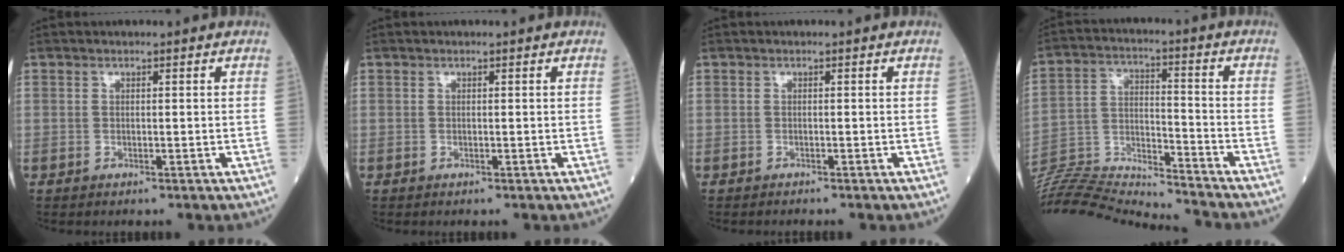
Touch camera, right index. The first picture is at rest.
{"total": 0.0}
{"total": 0.6, "force": [-0.5, 0.0, 0.1], "torque": [-0.006, -0.001, -0.009]}
{"total": 17.6, "force": [-17.1, -0.6, 3.9], "torque": [-0.074, 0.016, -0.286]}